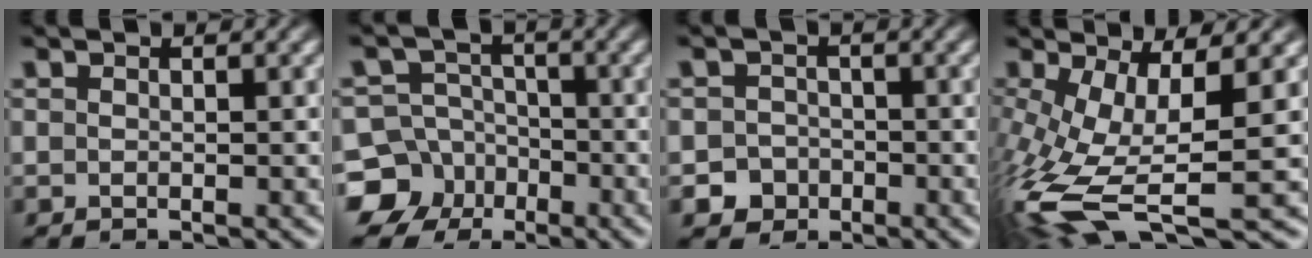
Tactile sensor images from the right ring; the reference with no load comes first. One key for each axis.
{"total": 11.8, "fx": -4.1, "fy": 10.5, "fz": 3.6, "tx": -0.065, "ty": -0.053, "tz": -0.069}
{"total": 5.6, "fx": -2.7, "fy": 4.9, "fz": 0.7, "tx": -0.021, "ty": -0.019, "tz": -0.046}
{"total": 9.5, "fx": -3.4, "fy": 5.3, "fz": 7.1, "tx": -0.179, "ty": -0.062, "tz": -0.025}